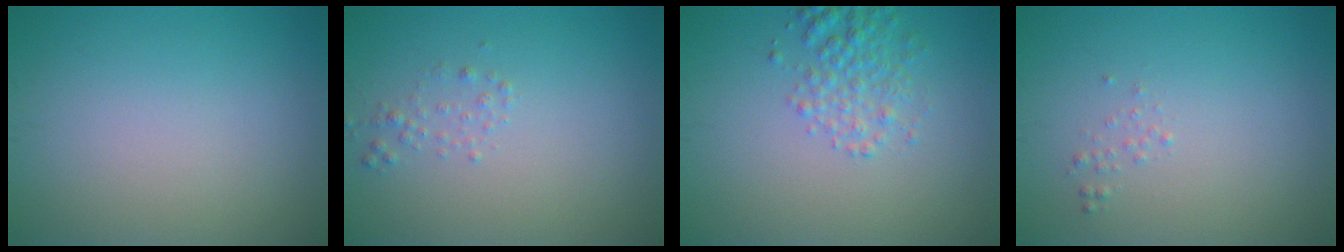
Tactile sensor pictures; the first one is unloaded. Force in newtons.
{"total": 1.0, "press": 1.0, "slide": 0.1}
{"total": 2.7, "press": 2.7, "slide": 0.1}
{"total": 0.6, "press": 0.6, "slide": 0.1}